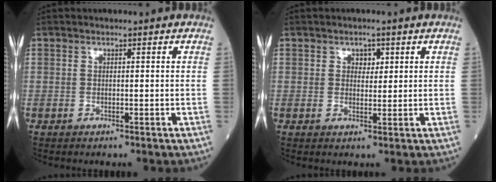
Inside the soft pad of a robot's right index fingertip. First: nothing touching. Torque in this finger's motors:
{"motor_torque": [0.02, 0.03, -0.01, 0.01]}